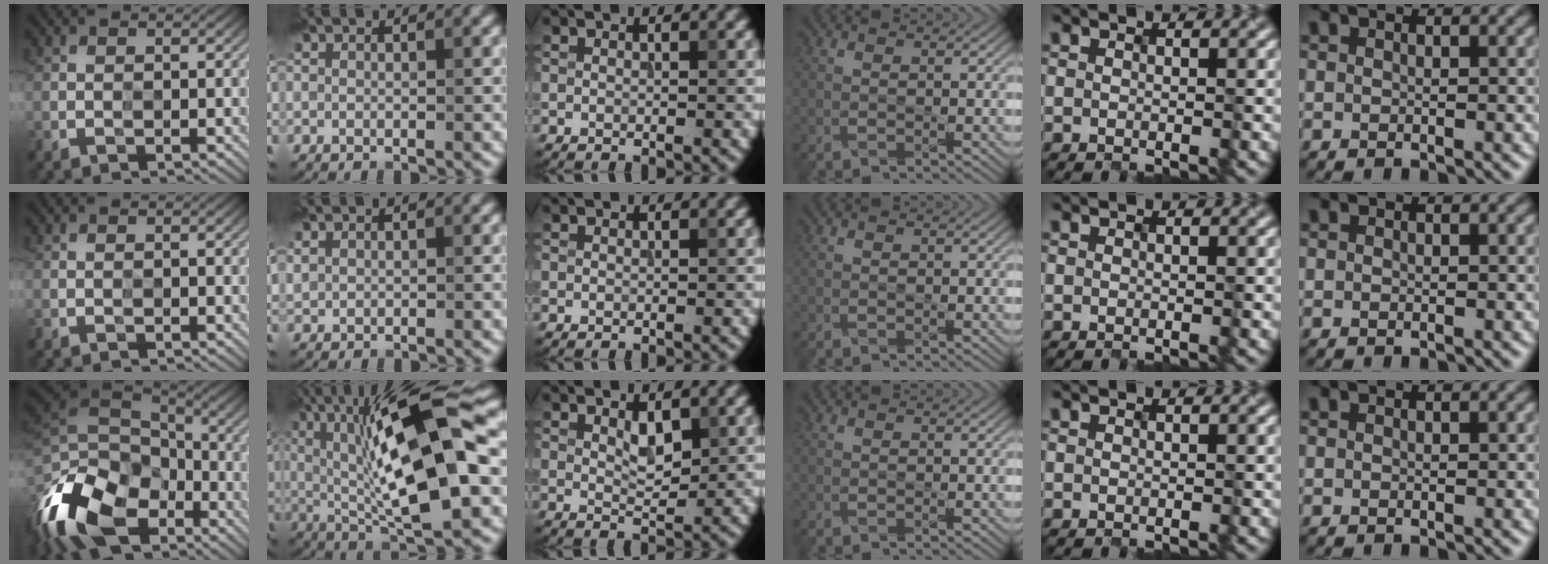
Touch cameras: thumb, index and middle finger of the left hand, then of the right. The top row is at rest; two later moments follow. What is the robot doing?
{"motion": "extract", "object": "pen cap and body"}